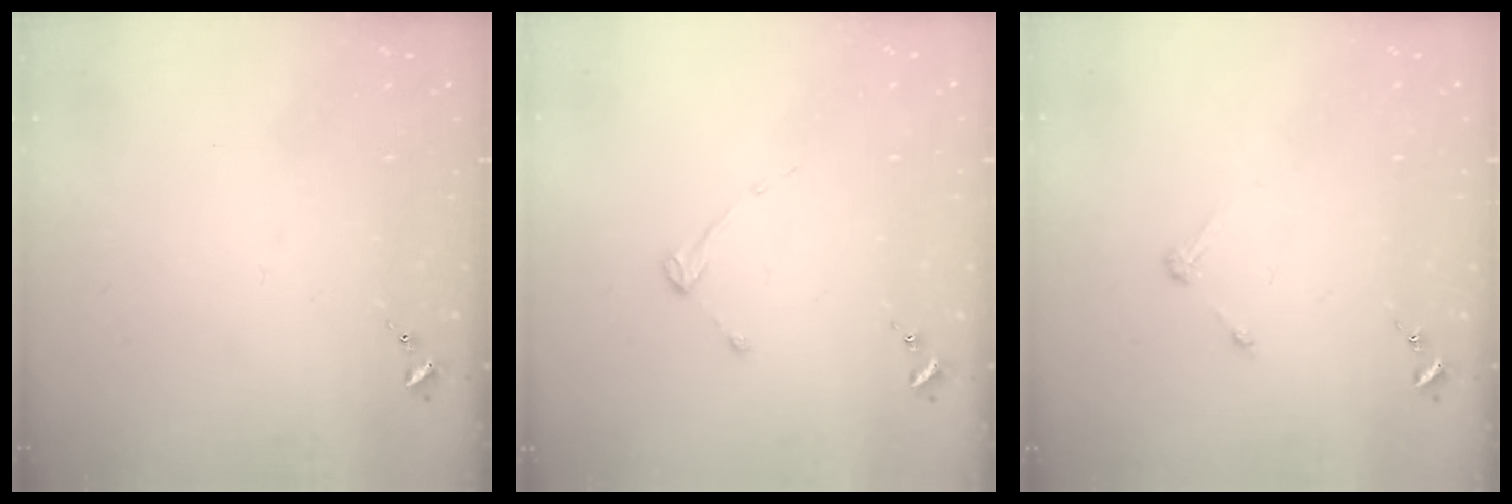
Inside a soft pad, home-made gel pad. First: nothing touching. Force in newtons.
{"total": 2.6, "press": 2.5, "slide": 0.4}
{"total": 3.3, "press": 3.2, "slide": 0.4}